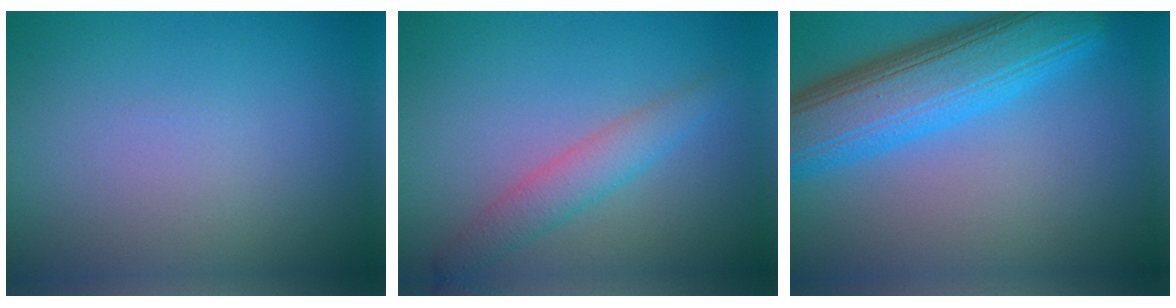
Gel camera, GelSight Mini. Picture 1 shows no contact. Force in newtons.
{"total": 3.0, "press": 3.0, "slide": 0.1}
{"total": 9.8, "press": 9.8, "slide": 0.3}